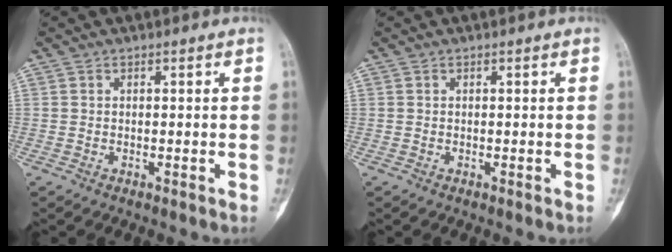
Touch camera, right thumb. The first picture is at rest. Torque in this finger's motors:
{"motor_torque": [0.41, 0.41, 0.00, 0.00, 0.02]}